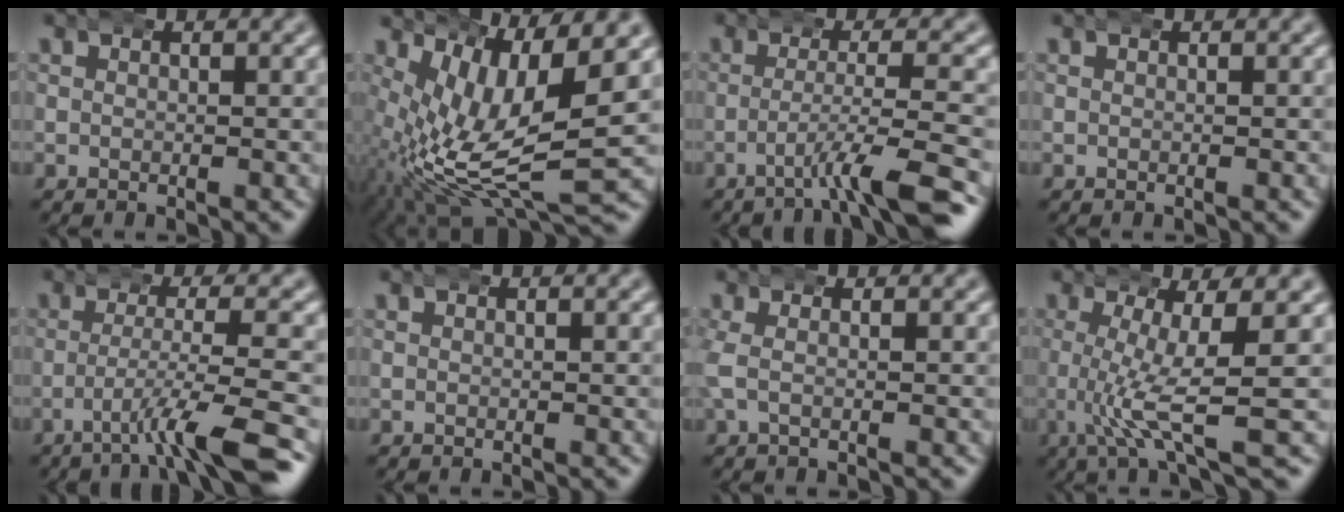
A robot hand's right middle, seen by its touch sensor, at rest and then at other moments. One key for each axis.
{"total": 11.1, "fx": -0.5, "fy": 5.6, "fz": 9.5, "tx": -0.167, "ty": -0.030, "tz": 0.007}
{"total": 4.1, "fx": -1.9, "fy": -0.1, "fz": 3.6, "tx": -0.062, "ty": 0.001, "tz": -0.032}
{"total": 0.0}
{"total": 4.4, "fx": -1.7, "fy": 0.1, "fz": 4.0, "tx": -0.072, "ty": -0.004, "tz": -0.027}
{"total": 0.0}
{"total": 1.5, "fx": -0.1, "fy": 0.6, "fz": 1.4, "tx": -0.041, "ty": 0.004, "tz": -0.001}
{"total": 5.2, "fx": 0.4, "fy": 0.1, "fz": 5.2, "tx": -0.097, "ty": -0.011, "tz": 0.006}